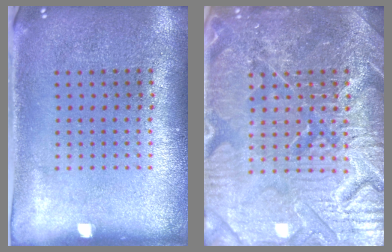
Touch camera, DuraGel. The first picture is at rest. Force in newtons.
{"total": 6.0, "press": 5.9, "slide": 0.7}